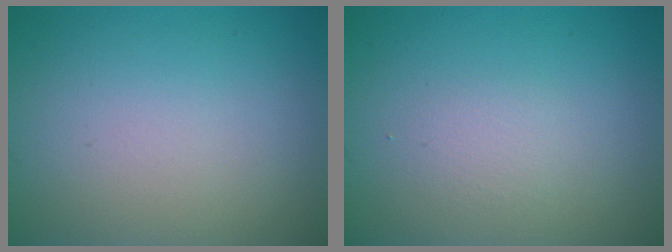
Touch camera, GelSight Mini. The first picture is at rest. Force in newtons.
{"total": 1.2, "press": 1.2, "slide": 0.0}